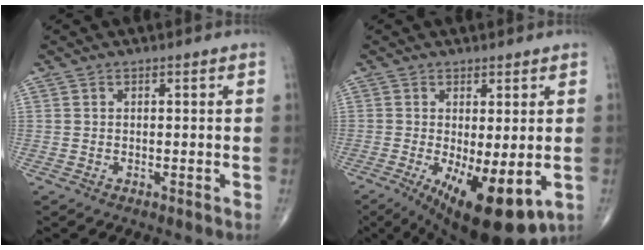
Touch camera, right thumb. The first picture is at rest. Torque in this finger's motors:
{"motor_torque": [0.04, 1.07, 0.42, 0.02, 0.14]}